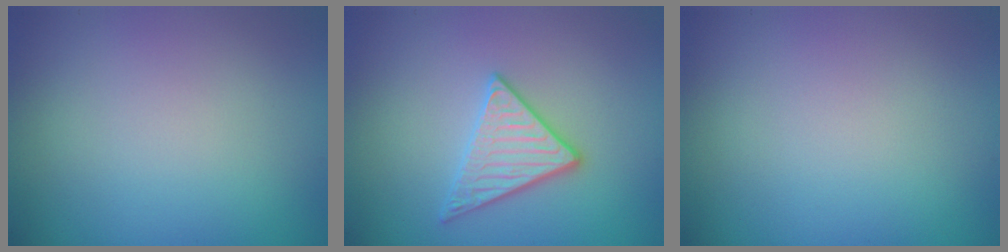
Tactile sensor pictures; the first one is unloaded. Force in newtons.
{"total": 3.0, "press": 2.9, "slide": 0.6}
{"total": 0.0}